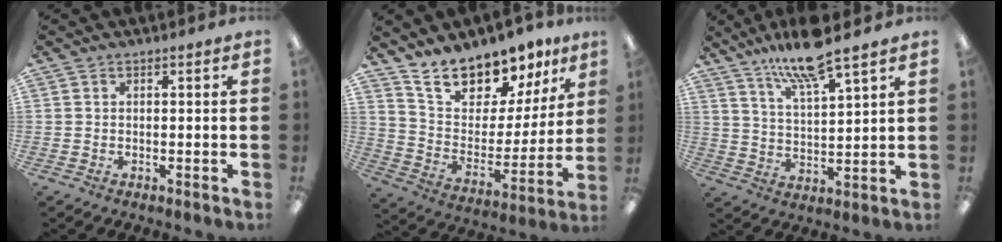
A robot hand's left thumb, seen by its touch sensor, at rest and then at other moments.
{"total": 15.5, "force": [13.8, 5.7, 3.9], "torque": [-0.083, -0.116, 0.250]}
{"total": 11.7, "force": [9.5, 1.9, 6.5], "torque": [-0.127, -0.044, 0.167]}